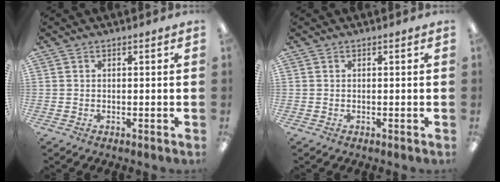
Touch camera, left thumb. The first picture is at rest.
{"total": 0.0}